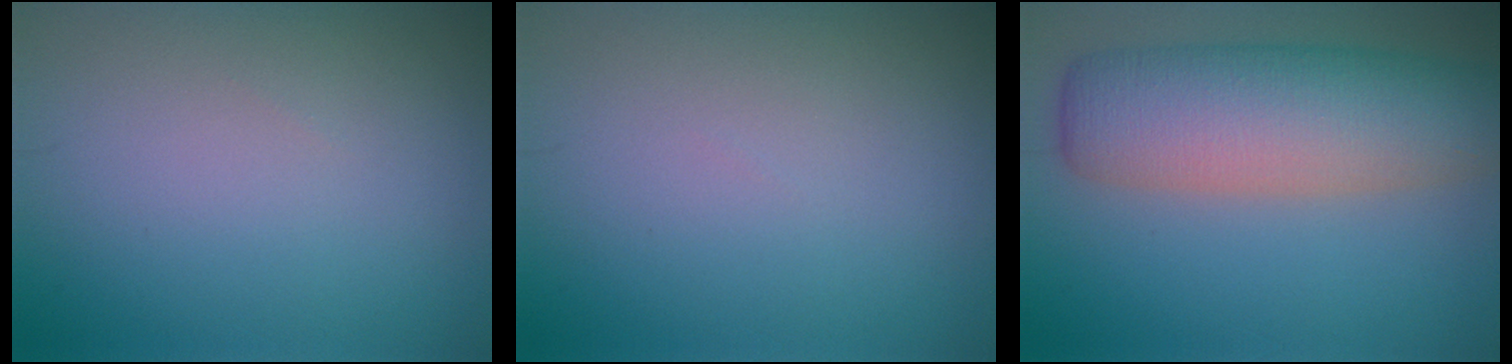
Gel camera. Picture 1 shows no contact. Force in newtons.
{"total": 0.0}
{"total": 9.1, "press": 9.1, "slide": 0.5}